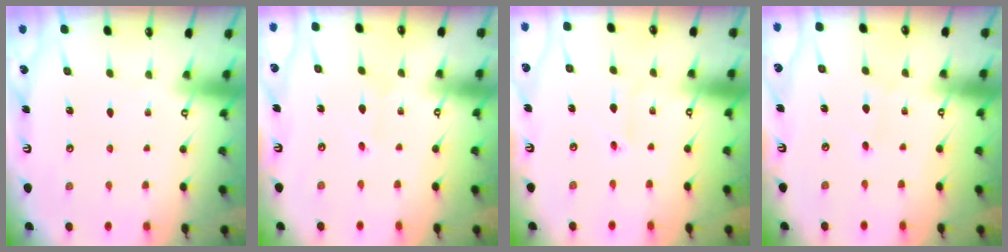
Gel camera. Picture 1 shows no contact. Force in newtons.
{"total": 3.0, "press": 2.9, "slide": 0.3}
{"total": 2.6, "press": 2.6, "slide": 0.2}
{"total": 1.4, "press": 1.4, "slide": 0.2}